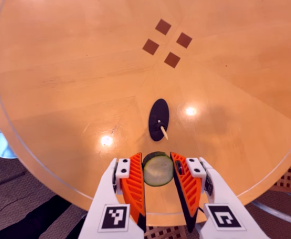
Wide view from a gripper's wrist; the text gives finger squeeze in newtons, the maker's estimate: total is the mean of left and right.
{"total": 9.4, "left": 9.6, "right": 9.3}